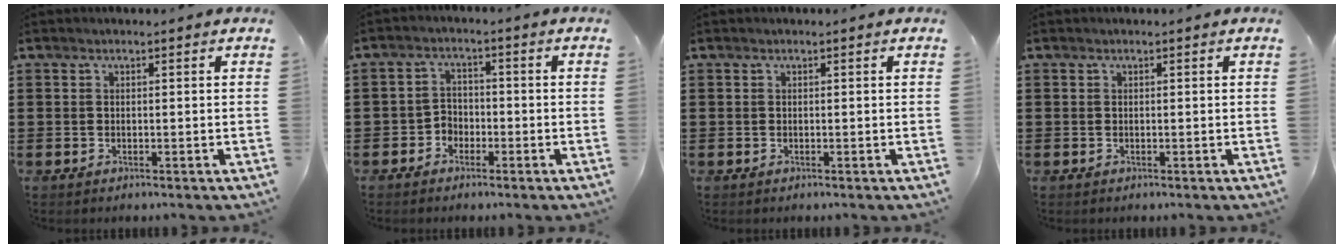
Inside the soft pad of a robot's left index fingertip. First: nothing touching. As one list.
[{"total": 2.8, "force": [-2.0, 1.9, 0.4], "torque": [-0.017, 0.007, -0.047]}, {"total": 0.0}, {"total": 0.0}]